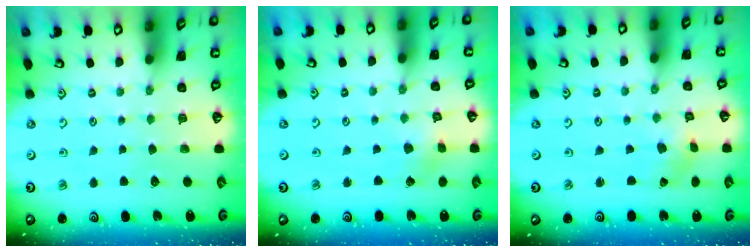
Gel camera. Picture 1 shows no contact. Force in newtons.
{"total": 1.9, "press": 1.9, "slide": 0.2}
{"total": 1.5, "press": 1.5, "slide": 0.2}